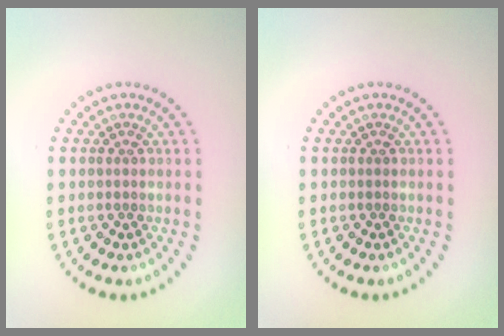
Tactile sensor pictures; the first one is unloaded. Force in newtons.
{"total": 0.0}